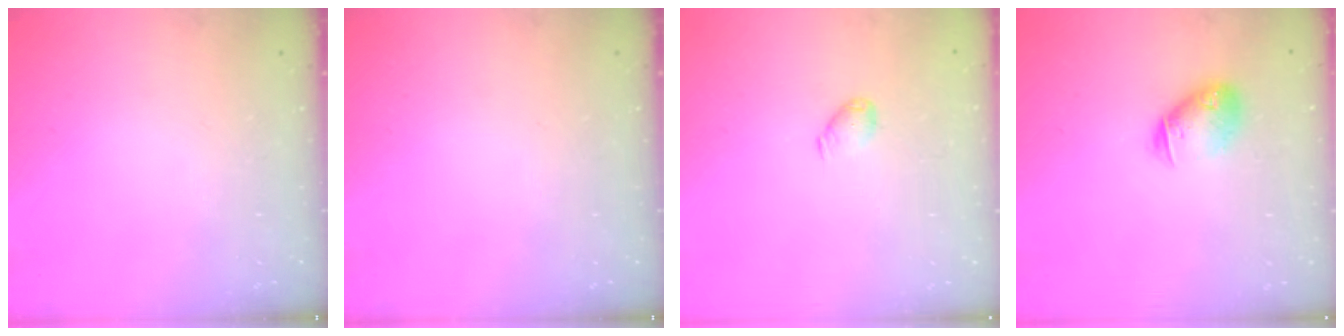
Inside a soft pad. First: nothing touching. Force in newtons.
{"total": 0.0}
{"total": 4.8, "press": 4.7, "slide": 0.8}
{"total": 10.6, "press": 10.4, "slide": 1.7}